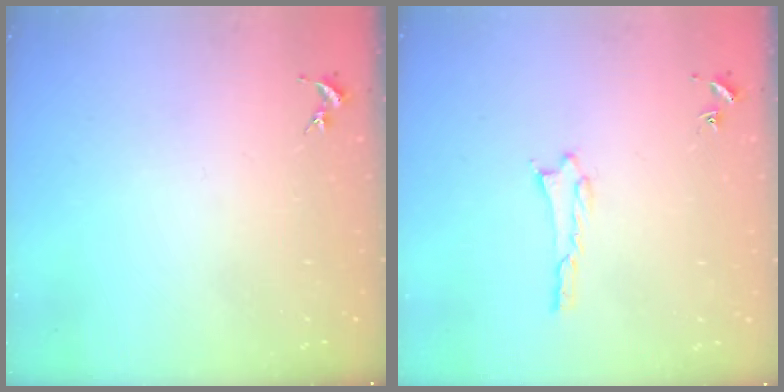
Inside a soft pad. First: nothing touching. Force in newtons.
{"total": 1.4, "press": 1.4, "slide": 0.2}